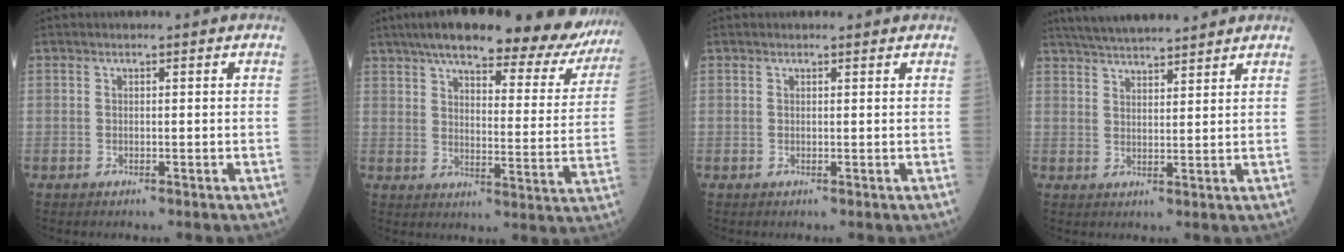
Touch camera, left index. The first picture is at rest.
{"total": 28.3, "force": [24.0, 6.2, 13.7], "torque": [-0.194, -0.029, 0.288]}
{"total": 1.7, "force": [1.6, 0.4, 0.3], "torque": [-0.009, 0.003, 0.014]}
{"total": 12.6, "force": [11.4, 1.5, 5.1], "torque": [-0.085, 0.025, 0.172]}